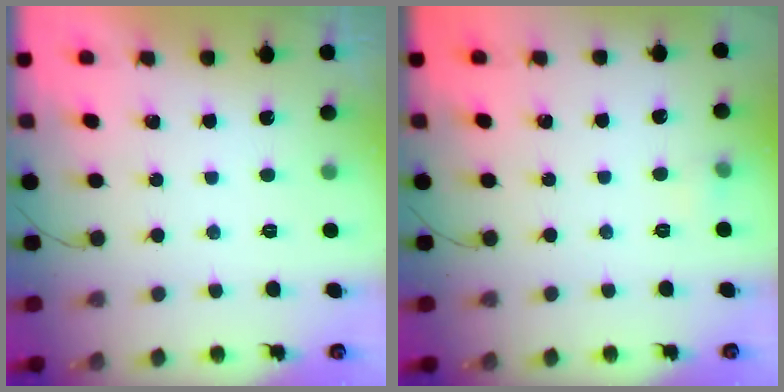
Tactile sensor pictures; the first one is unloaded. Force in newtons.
{"total": 4.0, "press": 3.6, "slide": 1.7}